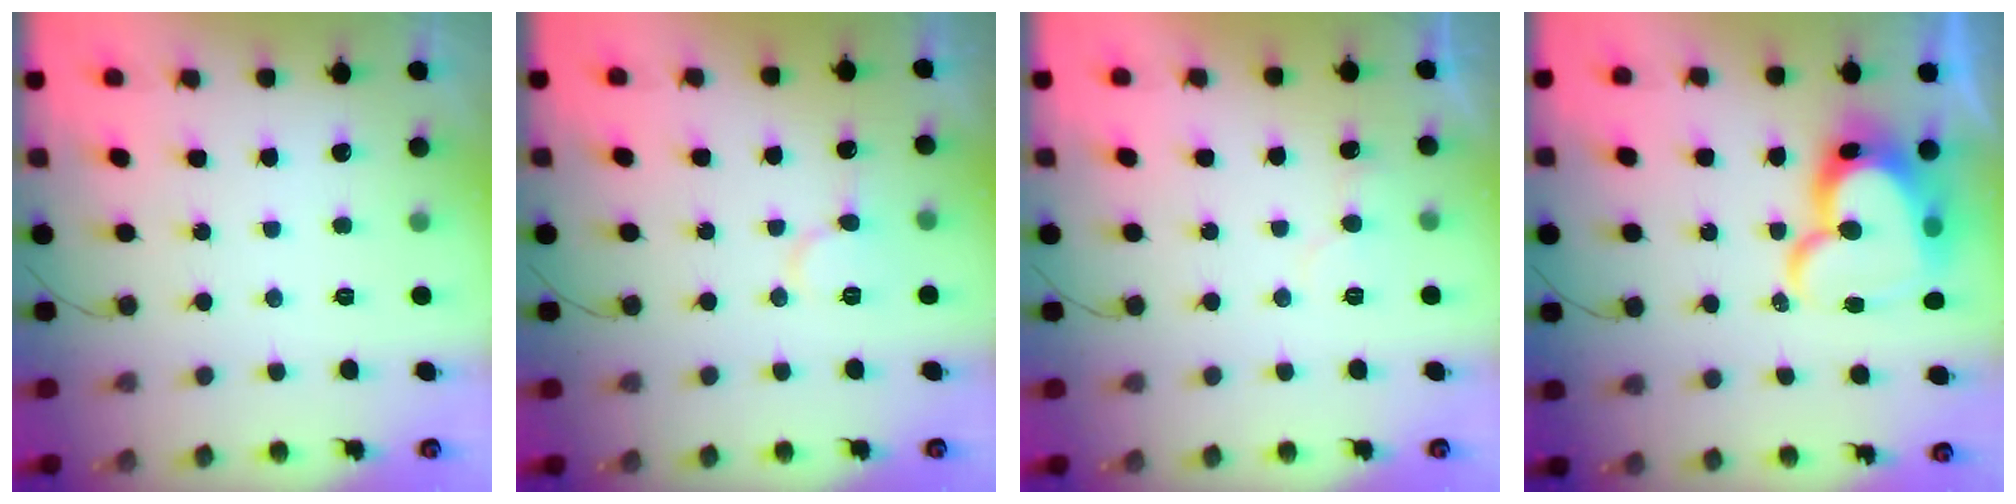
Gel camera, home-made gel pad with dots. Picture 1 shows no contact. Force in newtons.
{"total": 7.8, "press": 7.8, "slide": 0.9}
{"total": 7.1, "press": 7.1, "slide": 0.5}
{"total": 19.5, "press": 19.4, "slide": 1.8}